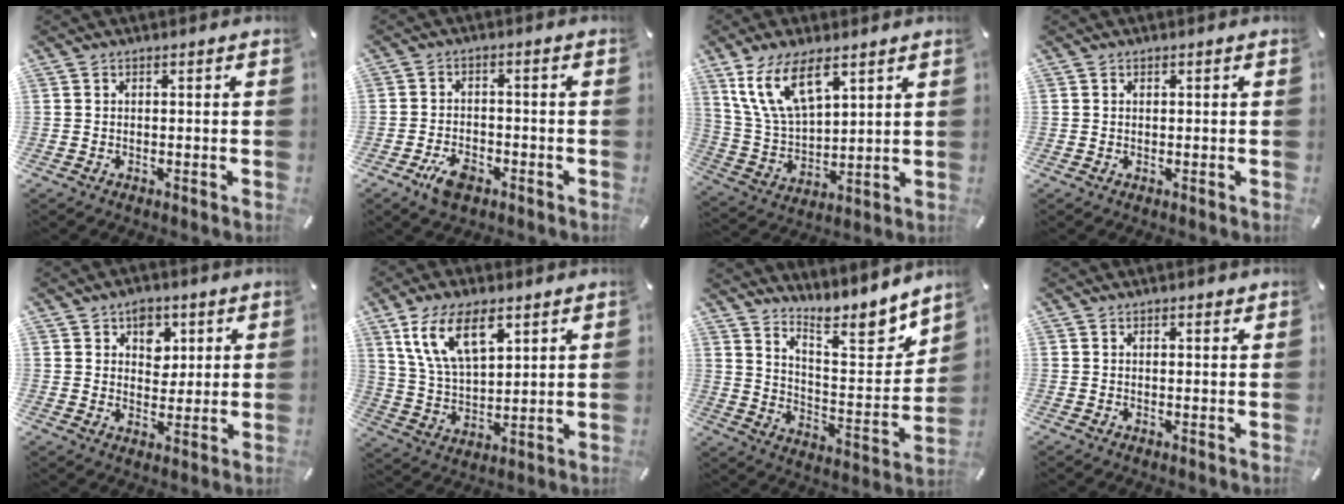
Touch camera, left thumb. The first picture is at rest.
{"total": 5.8, "force": [-3.3, 3.4, 3.4], "torque": [-0.062, 0.014, -0.063]}
{"total": 13.5, "force": [8.1, 6.5, 8.7], "torque": [-0.215, -0.024, 0.147]}
{"total": 0.5, "force": [0.2, 0.4, 0.2], "torque": [-0.003, 0.002, 0.003]}
{"total": 6.1, "force": [2.9, 4.9, 2.2], "torque": [-0.011, -0.012, 0.044]}
{"total": 12.9, "force": [7.3, 6.4, 8.6], "torque": [-0.197, -0.018, 0.131]}
{"total": 13.0, "force": [11.3, 3.5, 5.5], "torque": [-0.072, -0.109, 0.191]}
{"total": 0.9, "force": [0.6, 0.5, 0.5], "torque": [-0.010, 0.000, 0.012]}